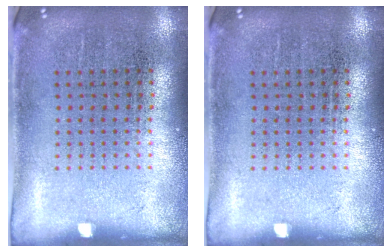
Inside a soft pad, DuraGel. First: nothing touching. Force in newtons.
{"total": 0.0}